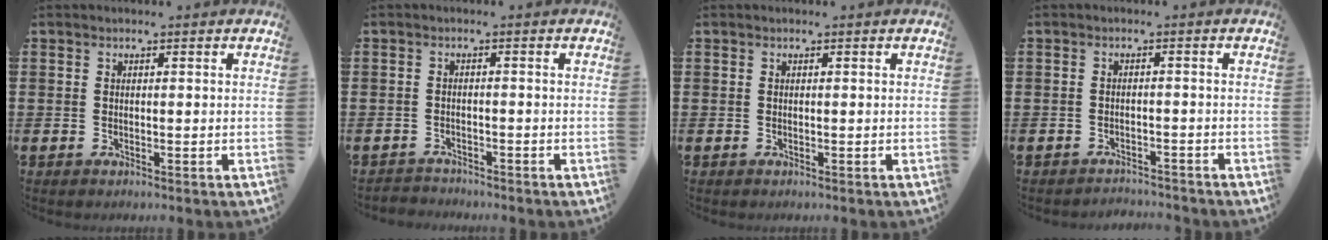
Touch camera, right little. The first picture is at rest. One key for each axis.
{"total": 1.3, "fx": -1.3, "fy": 0.2, "fz": -0.2, "tx": -0.001, "ty": 0.004, "tz": -0.028}
{"total": 0.0}
{"total": 1.6, "fx": -1.6, "fy": 0.1, "fz": -0.2, "tx": -0.002, "ty": 0.004, "tz": -0.036}